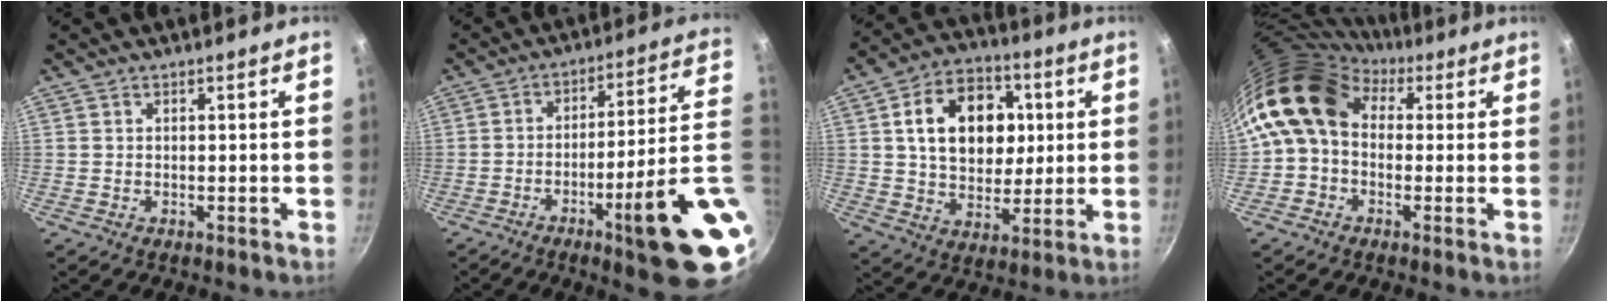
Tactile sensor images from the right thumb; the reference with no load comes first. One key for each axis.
{"total": 19.7, "fx": -5.1, "fy": 2.3, "fz": 18.9, "tx": -0.242, "ty": 0.024, "tz": -0.067}
{"total": 17.4, "fx": 3.4, "fy": 12.8, "fz": 11.4, "tx": -0.138, "ty": 0.010, "tz": 0.052}
{"total": 11.7, "fx": 2.4, "fy": 8.9, "fz": 7.2, "tx": -0.111, "ty": 0.016, "tz": 0.018}